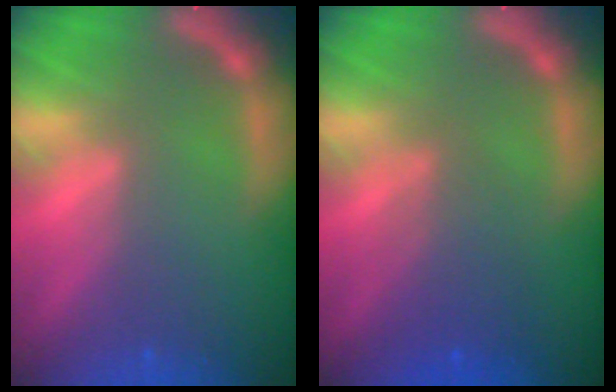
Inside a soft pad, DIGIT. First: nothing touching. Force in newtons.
{"total": 3.5}